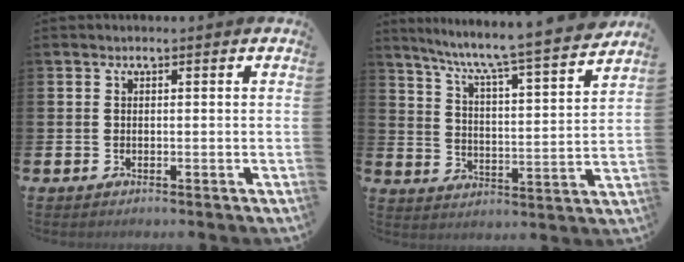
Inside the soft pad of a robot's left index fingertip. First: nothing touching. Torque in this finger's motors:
{"motor_torque": [0.22, -0.38, 0.78, 0.20]}